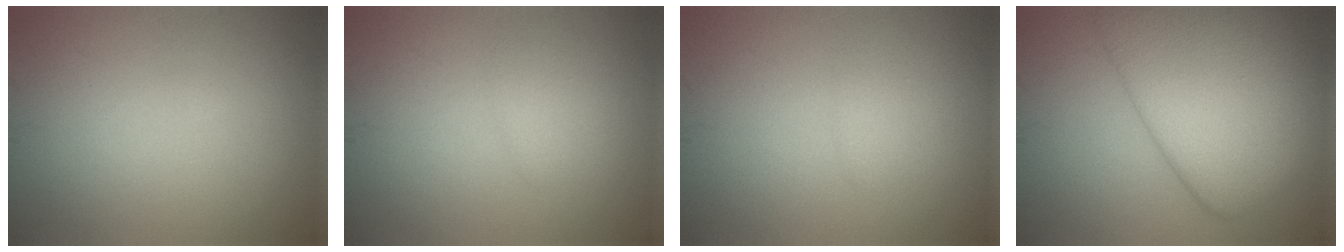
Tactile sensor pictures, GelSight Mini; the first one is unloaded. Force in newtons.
{"total": 1.3, "press": 1.3, "slide": 0.1}
{"total": 1.0, "press": 1.0, "slide": 0.1}
{"total": 10.2, "press": 10.2, "slide": 0.4}